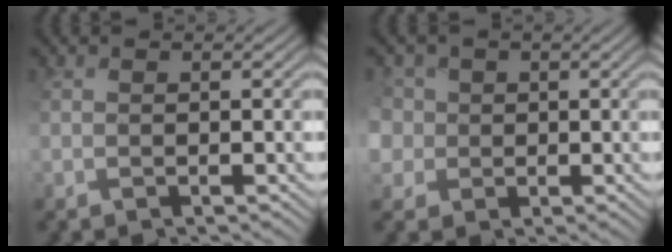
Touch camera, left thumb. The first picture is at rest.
{"total": 6.4, "force": [1.5, 5.9, 2.1], "torque": [-0.081, 0.022, -0.005]}